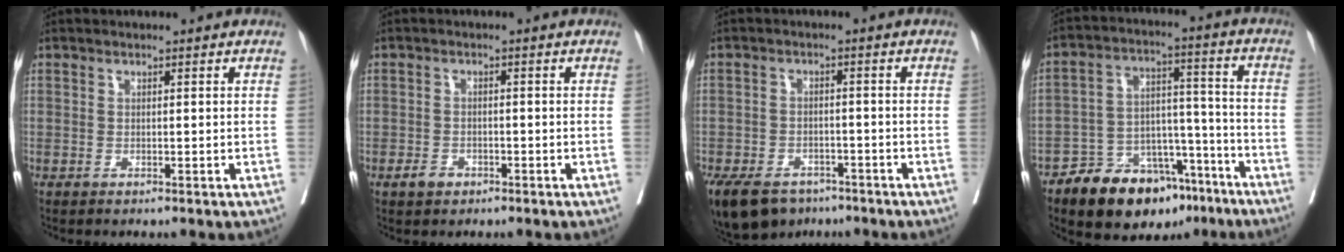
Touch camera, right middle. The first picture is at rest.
{"total": 2.2, "force": [-1.4, 1.4, 0.9], "torque": [-0.013, 0.004, -0.019]}
{"total": 11.0, "force": [-7.8, 6.4, 4.5], "torque": [-0.098, -0.009, -0.118]}
{"total": 14.9, "force": [-10.8, 7.2, 7.3], "torque": [-0.097, 0.037, -0.169]}